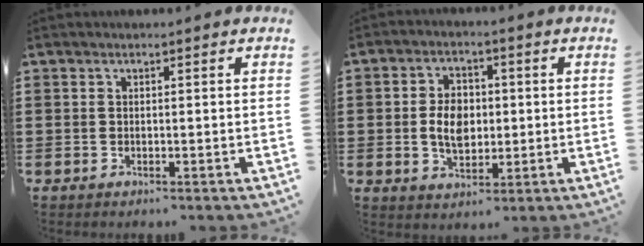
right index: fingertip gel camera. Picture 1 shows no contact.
{"total": 5.9, "force": [-0.1, 4.0, 4.4], "torque": [-0.090, 0.007, -0.007]}